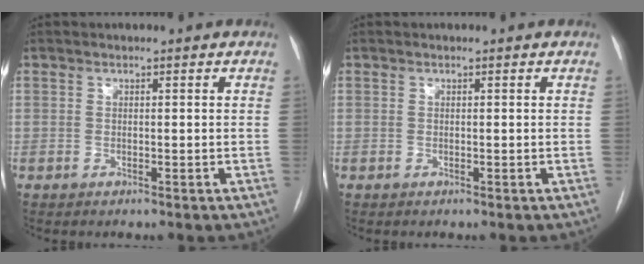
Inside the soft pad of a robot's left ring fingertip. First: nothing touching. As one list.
[{"total": 0.0}]